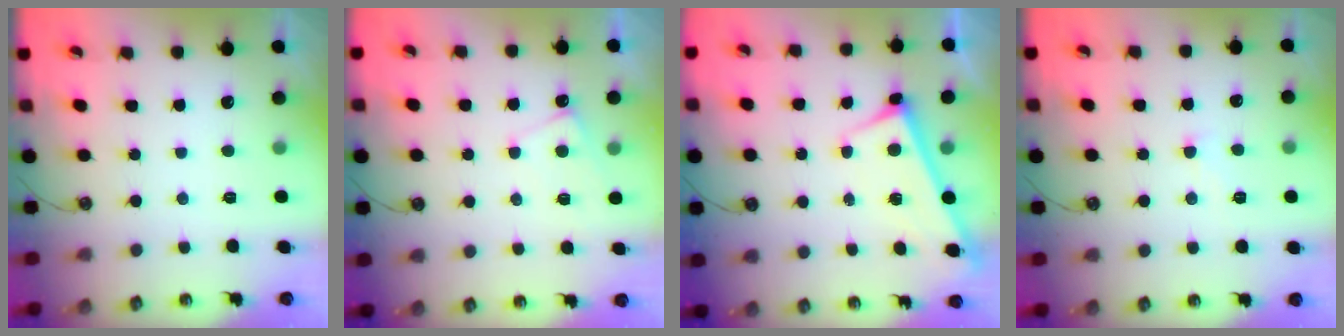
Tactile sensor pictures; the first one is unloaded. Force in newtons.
{"total": 1.7, "press": 1.7, "slide": 0.4}
{"total": 2.9, "press": 2.9, "slide": 0.2}
{"total": 2.2, "press": 2.2, "slide": 0.4}